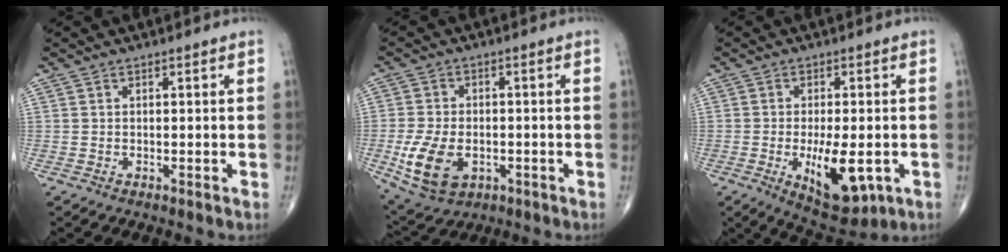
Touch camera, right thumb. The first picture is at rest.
{"total": 11.6, "force": [-3.2, 7.4, 8.3], "torque": [-0.159, 0.001, -0.043]}
{"total": 11.9, "force": [-3.3, 5.0, 10.3], "torque": [-0.147, -0.011, -0.037]}